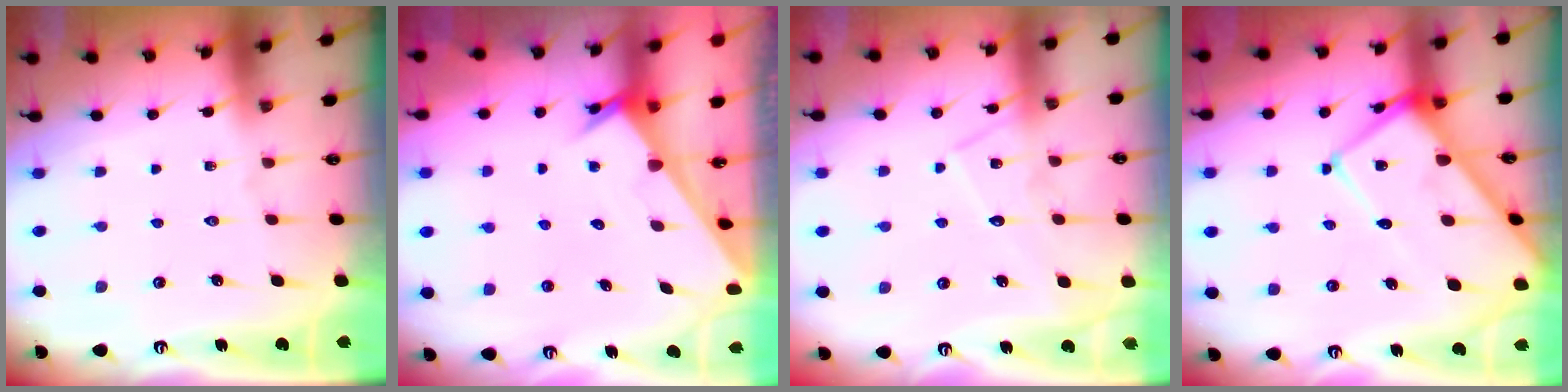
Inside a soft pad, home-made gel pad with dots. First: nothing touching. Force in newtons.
{"total": 2.5, "press": 2.5, "slide": 0.1}
{"total": 9.2, "press": 9.1, "slide": 0.7}
{"total": 15.2, "press": 15.2, "slide": 1.6}